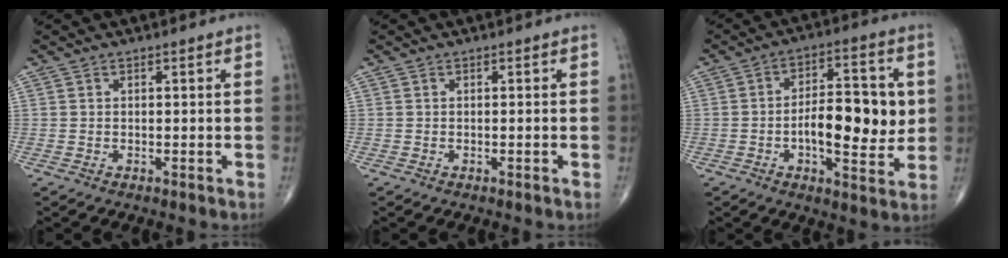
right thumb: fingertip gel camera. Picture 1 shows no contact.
{"total": 0.0}
{"total": 14.5, "force": [-0.3, 6.1, 13.1], "torque": [-0.174, 0.008, -0.007]}